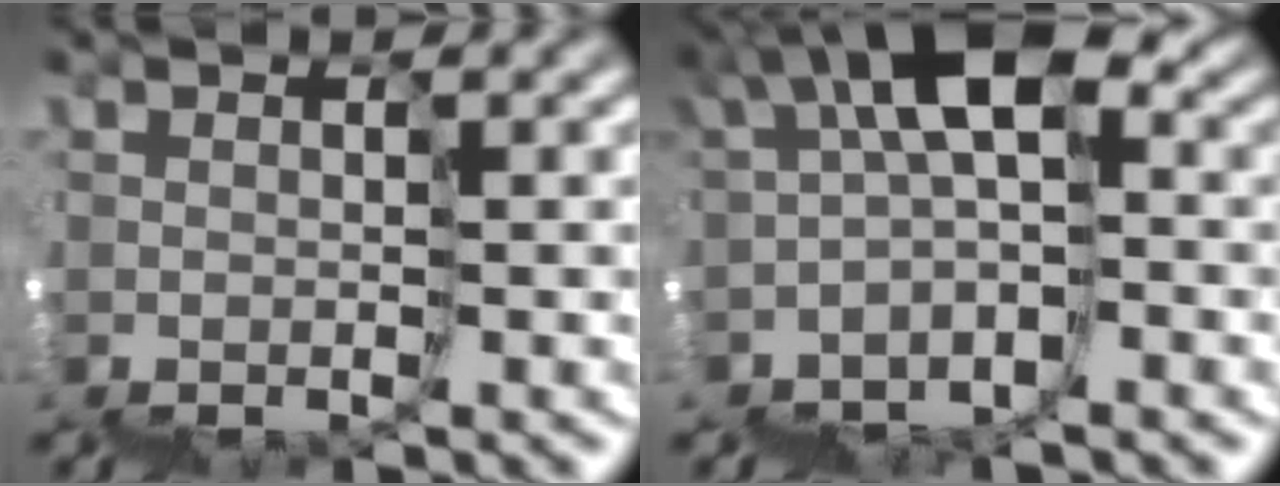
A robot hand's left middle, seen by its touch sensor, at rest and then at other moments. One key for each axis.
{"total": 4.5, "fx": 0.0, "fy": 2.0, "fz": 4.0, "tx": -0.076, "ty": 0.031, "tz": -0.015}